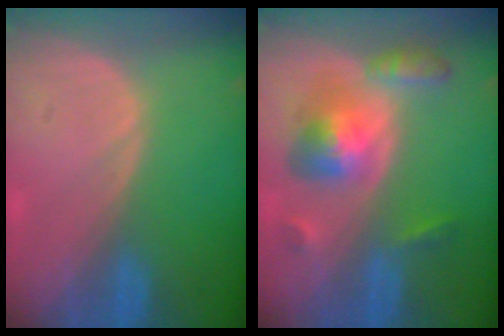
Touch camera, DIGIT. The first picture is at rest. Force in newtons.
{"total": 7.2, "press": 7.2, "slide": 0.5}